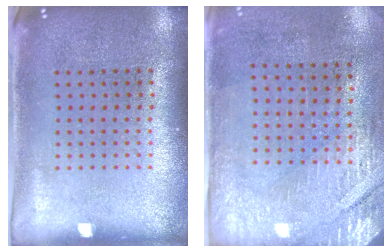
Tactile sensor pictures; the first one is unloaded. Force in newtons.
{"total": 2.8, "press": 2.4, "slide": 1.4}